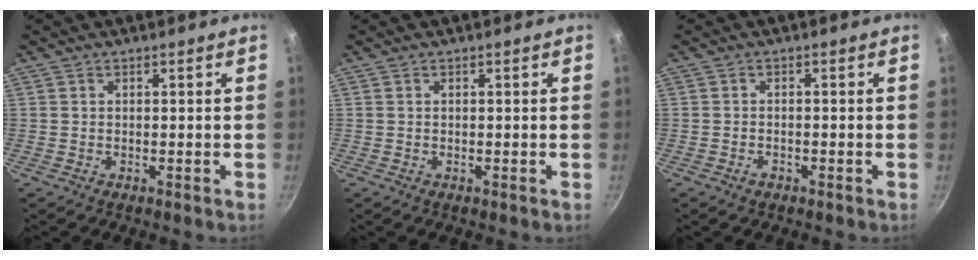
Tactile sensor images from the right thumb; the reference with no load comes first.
{"total": 0.0}
{"total": 1.3, "force": [-0.9, 0.7, 0.7], "torque": [-0.015, 0.010, -0.017]}